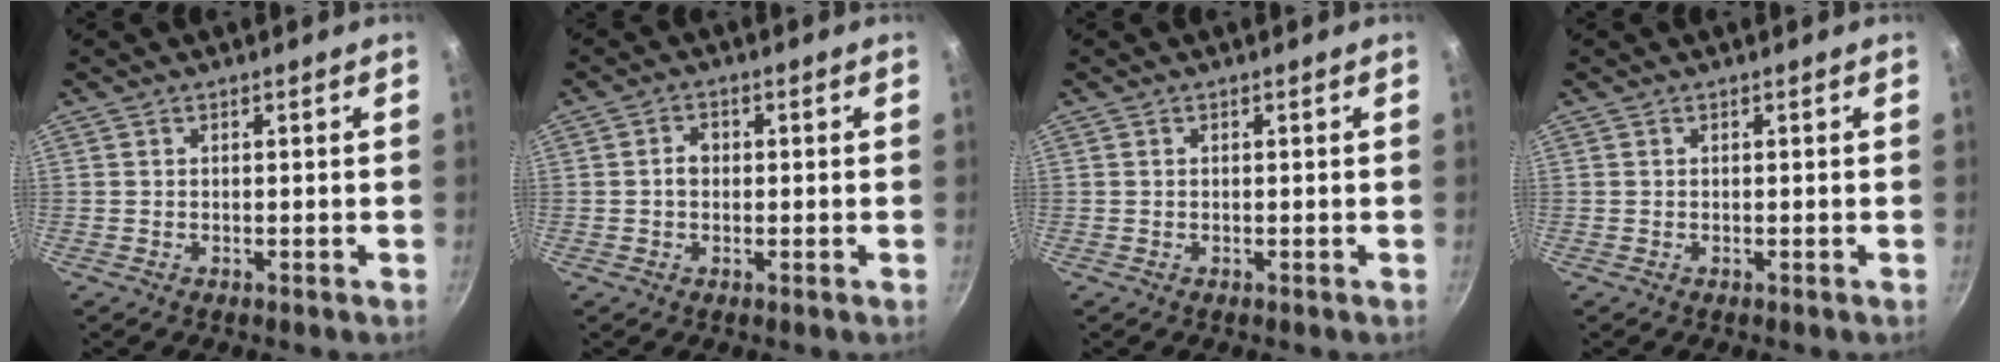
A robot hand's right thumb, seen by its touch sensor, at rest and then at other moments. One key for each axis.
{"total": 2.7, "fx": 0.0, "fy": 2.1, "fz": 1.7, "tx": -0.018, "ty": 0.010, "tz": -0.001}
{"total": 0.0}
{"total": 0.0}